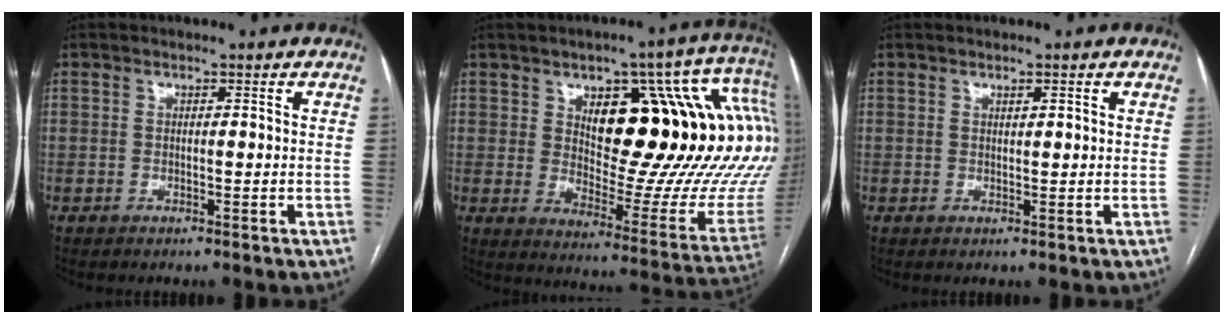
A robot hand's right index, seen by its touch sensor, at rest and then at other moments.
{"total": 27.9, "force": [9.0, 9.4, 24.7], "torque": [-0.250, 0.042, 0.150]}
{"total": 0.9, "force": [0.5, 0.2, 0.7], "torque": [-0.012, -0.002, 0.008]}